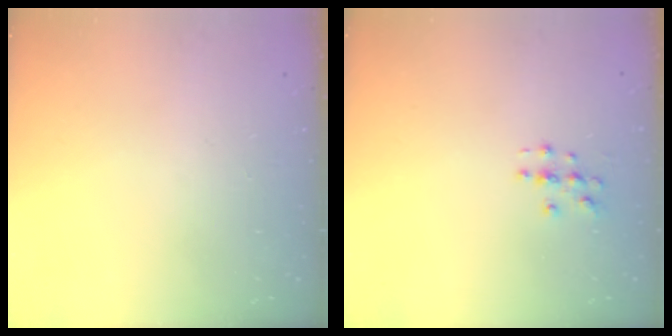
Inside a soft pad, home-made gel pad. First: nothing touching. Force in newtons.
{"total": 3.0, "press": 3.0, "slide": 0.1}